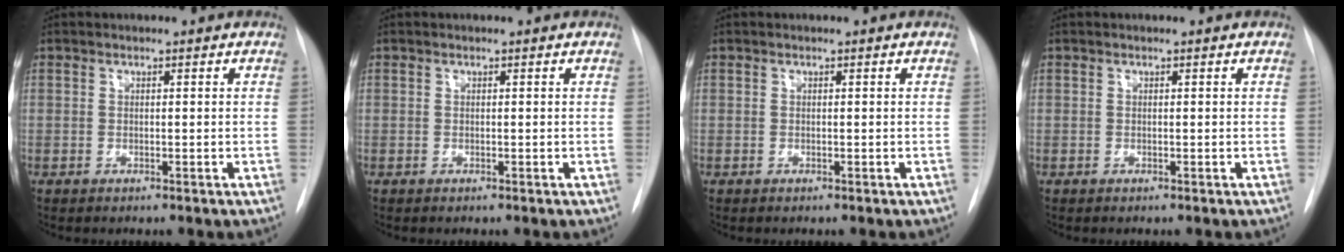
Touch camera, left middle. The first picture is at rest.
{"total": 0.0}
{"total": 0.0}
{"total": 0.0}